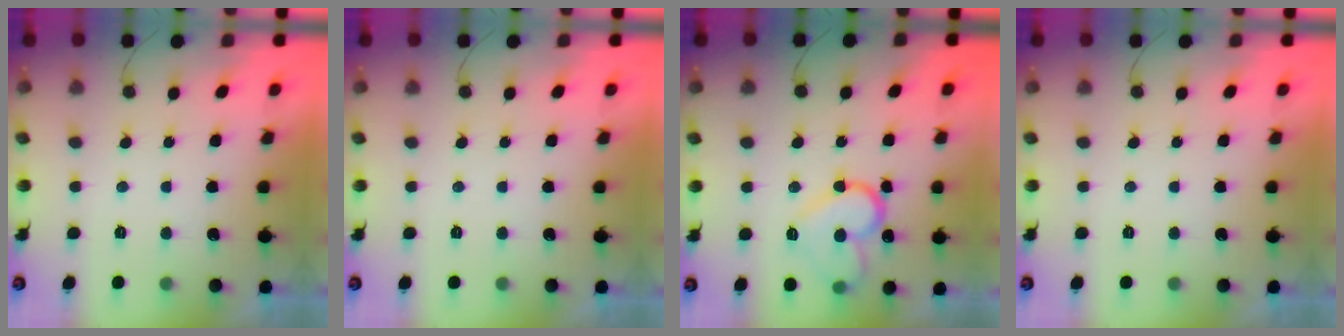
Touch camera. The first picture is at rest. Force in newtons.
{"total": 0.0}
{"total": 14.1, "press": 14.1, "slide": 1.1}
{"total": 0.0}